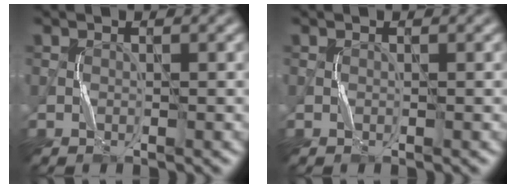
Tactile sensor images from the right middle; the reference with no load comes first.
{"total": 0.0}